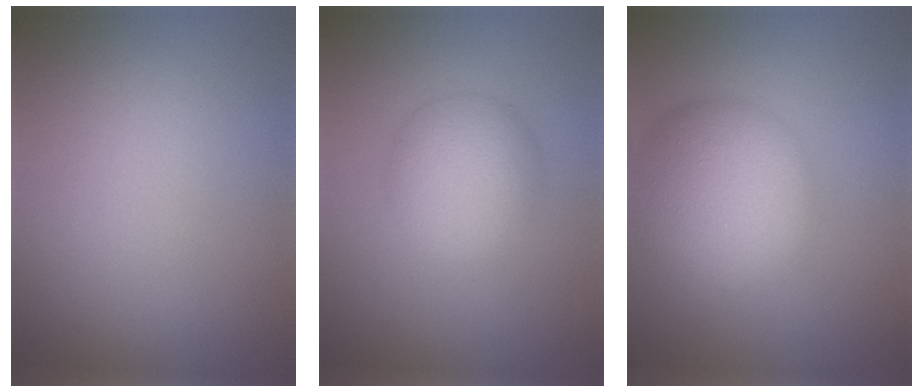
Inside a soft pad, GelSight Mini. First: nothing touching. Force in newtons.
{"total": 4.8, "press": 4.8, "slide": 0.1}
{"total": 9.0, "press": 9.0, "slide": 0.4}